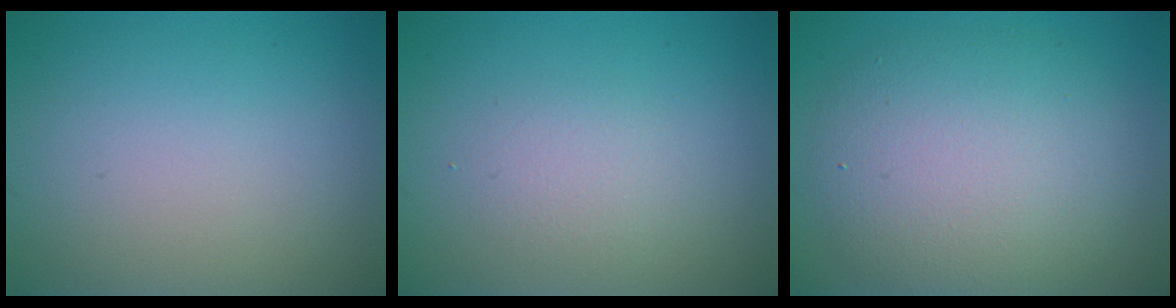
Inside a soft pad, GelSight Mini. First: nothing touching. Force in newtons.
{"total": 1.7, "press": 1.7, "slide": 0.2}
{"total": 7.0, "press": 7.0, "slide": 0.3}